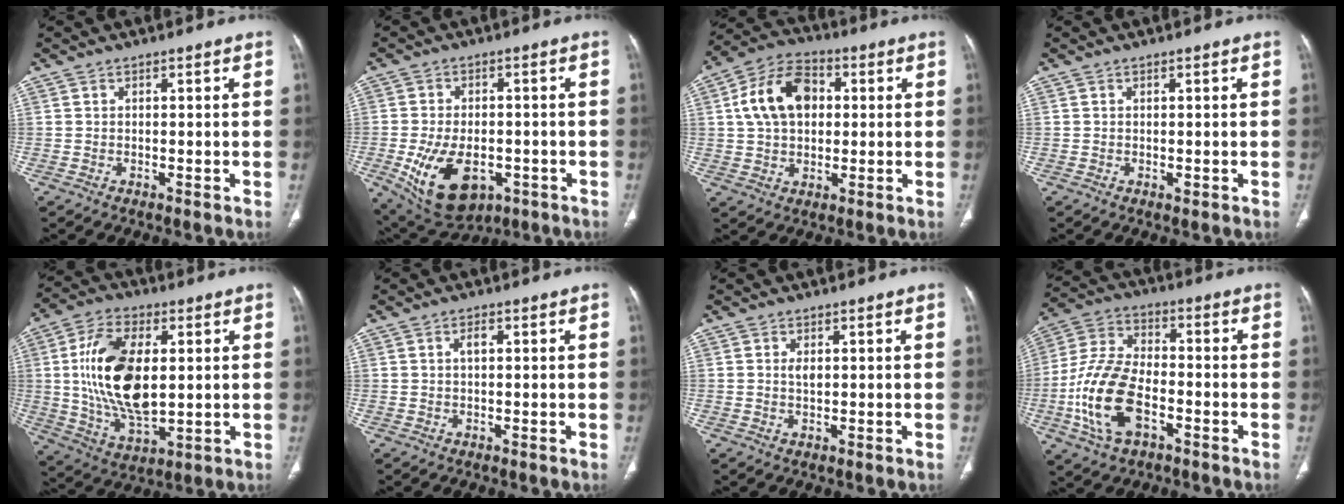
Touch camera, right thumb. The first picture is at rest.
{"total": 14.6, "force": [-4.7, 9.0, 10.5], "torque": [-0.174, 0.004, -0.054]}
{"total": 13.1, "force": [2.3, 9.1, 9.2], "torque": [-0.146, 0.017, 0.033]}
{"total": 0.7, "force": [0.0, 0.4, 0.5], "torque": [-0.007, -0.003, 0.003]}
{"total": 18.3, "force": [2.1, 9.6, 15.4], "torque": [-0.284, -0.010, 0.045]}
{"total": 1.7, "force": [0.4, 0.8, 1.5], "torque": [-0.029, 0.004, 0.007]}
{"total": 1.7, "force": [0.4, 0.9, 1.4], "torque": [-0.024, -0.002, 0.009]}
{"total": 15.5, "force": [-5.0, 8.6, 12.0], "torque": [-0.248, 0.024, -0.097]}